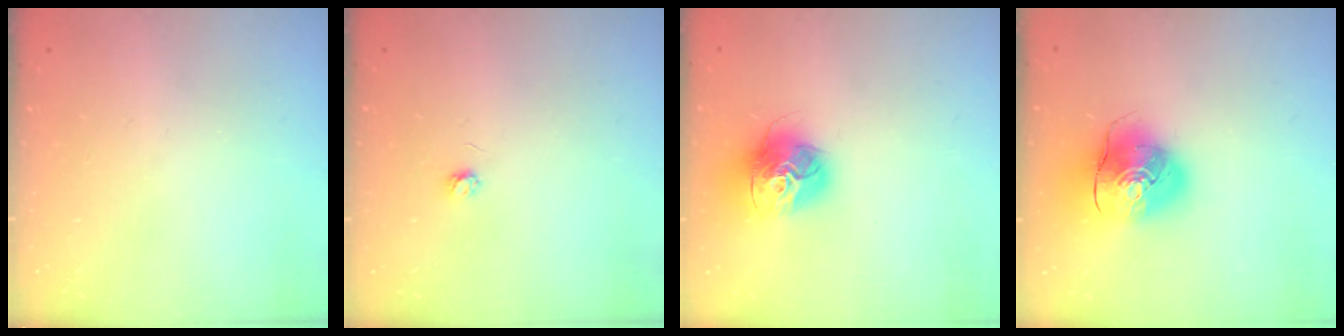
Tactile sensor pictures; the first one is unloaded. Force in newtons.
{"total": 2.9, "press": 2.9, "slide": 0.3}
{"total": 15.4, "press": 15.3, "slide": 1.5}
{"total": 13.0, "press": 12.8, "slide": 2.4}